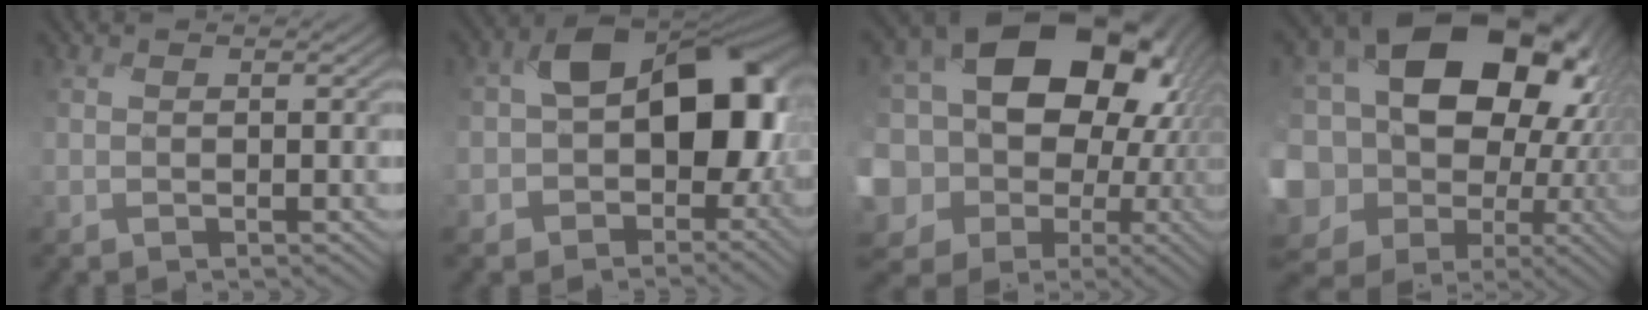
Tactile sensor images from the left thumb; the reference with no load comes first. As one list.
[{"total": 15.8, "force": [0.1, 11.3, 11.0], "torque": [-0.156, -0.027, 0.006]}, {"total": 20.4, "force": [-1.3, 16.9, 11.3], "torque": [-0.257, 0.001, -0.034]}, {"total": 19.5, "force": [-2.1, 15.1, 12.2], "torque": [-0.254, -0.013, -0.045]}]